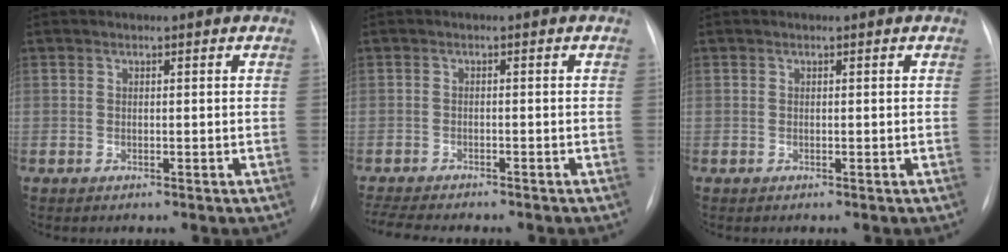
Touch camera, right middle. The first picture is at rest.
{"total": 7.4, "force": [-6.5, 1.4, 3.2], "torque": [-0.054, -0.006, -0.096]}
{"total": 0.0}